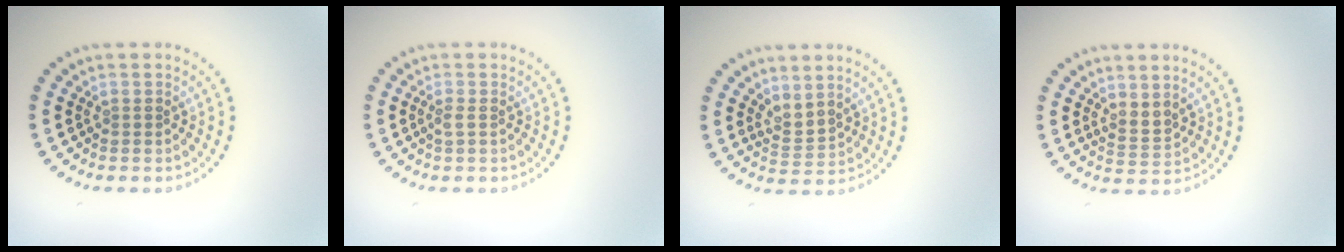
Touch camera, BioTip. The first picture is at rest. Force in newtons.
{"total": 0.7, "press": 0.6, "slide": 0.4}
{"total": 2.1, "press": 1.4, "slide": 1.6}
{"total": 1.9, "press": 1.3, "slide": 1.3}